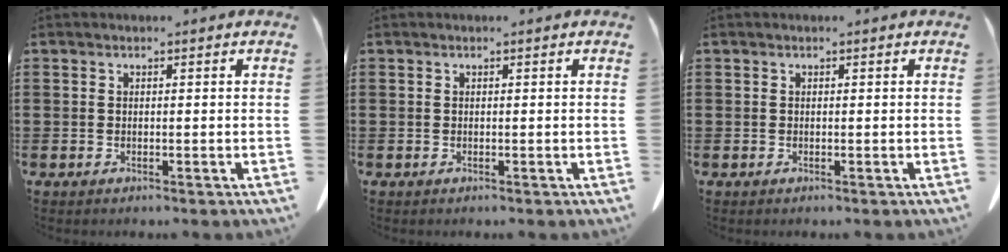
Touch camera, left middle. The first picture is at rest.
{"total": 0.0}
{"total": 0.0}